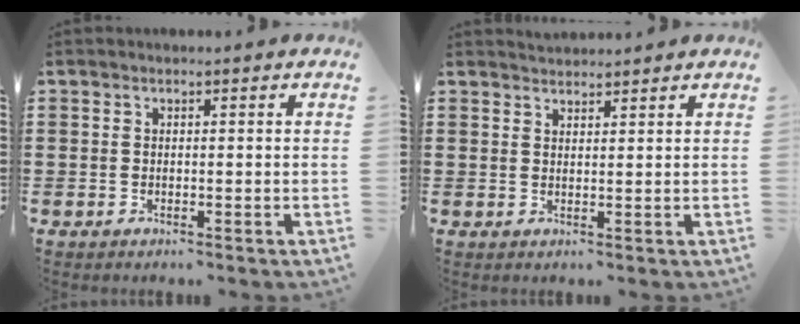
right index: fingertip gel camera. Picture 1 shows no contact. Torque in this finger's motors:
{"motor_torque": [0.30, 0.56, 0.11, 0.03]}